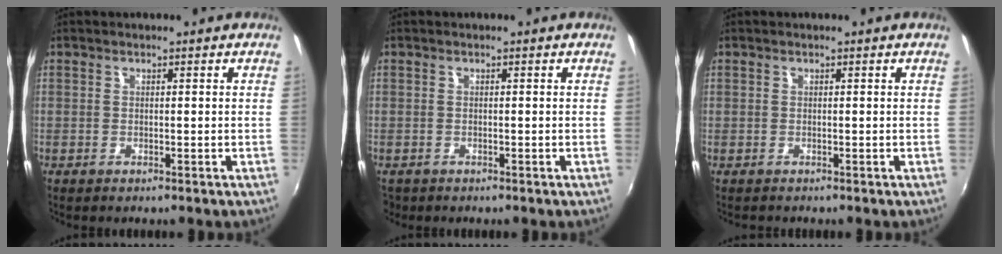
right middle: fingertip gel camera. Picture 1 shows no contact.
{"total": 1.2, "force": [-0.8, 0.8, 0.3], "torque": [-0.010, -0.004, -0.012]}
{"total": 0.7, "force": [-0.4, 0.6, -0.1], "torque": [0.001, 0.002, -0.004]}